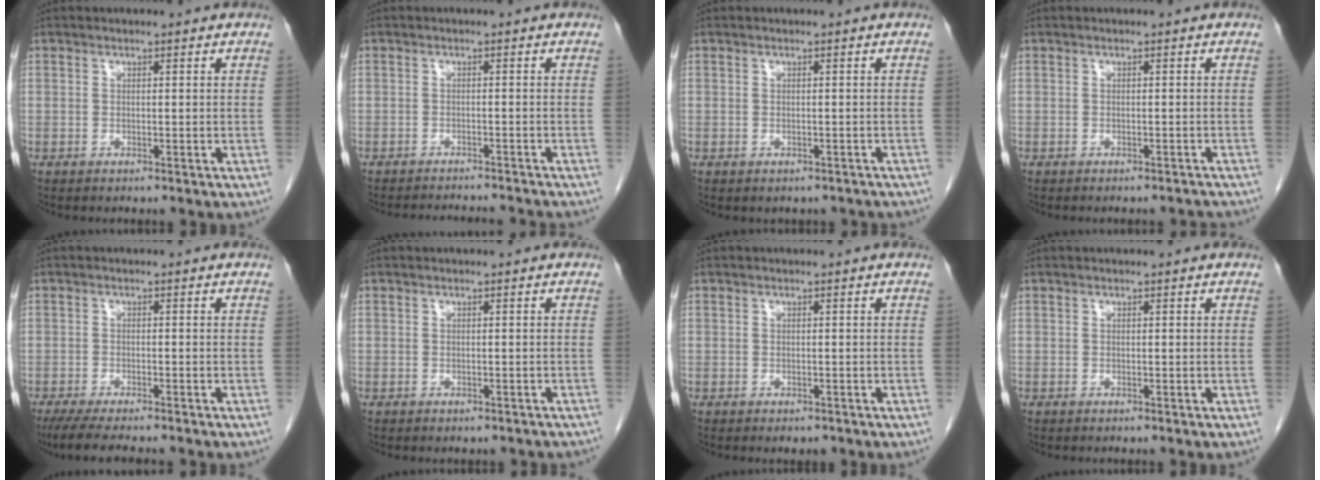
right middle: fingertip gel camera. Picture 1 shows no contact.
{"total": 8.6, "force": [-8.2, 0.3, 2.4], "torque": [-0.024, -0.005, -0.103]}
{"total": 2.6, "force": [-2.0, 1.4, 0.7], "torque": [-0.007, 0.003, -0.018]}
{"total": 2.9, "force": [-2.9, 0.4, 0.4], "torque": [-0.007, -0.010, -0.032]}
{"total": 7.7, "force": [-6.4, 1.0, 4.3], "torque": [-0.063, -0.016, -0.099]}
{"total": 2.6, "force": [-2.2, 1.1, 0.9], "torque": [-0.009, -0.002, -0.022]}
{"total": 1.3, "force": [-0.9, 0.7, 0.7], "torque": [-0.007, -0.001, -0.005]}
{"total": 0.0}